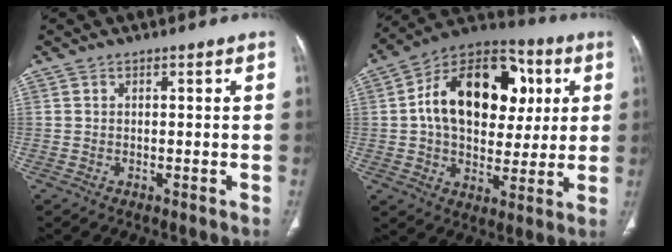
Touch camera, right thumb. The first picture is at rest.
{"total": 23.1, "force": [4.5, 15.0, 17.0], "torque": [-0.239, 0.015, 0.067]}